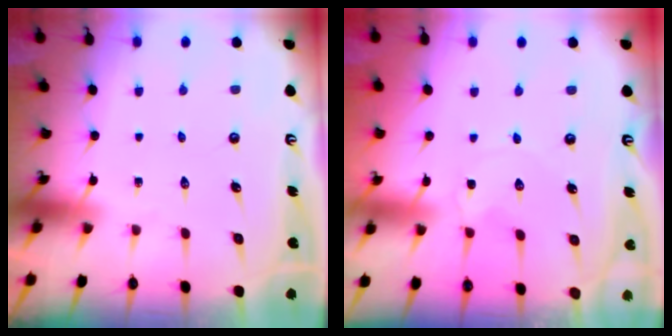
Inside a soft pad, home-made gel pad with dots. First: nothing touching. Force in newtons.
{"total": 0.9, "press": 0.9, "slide": 0.1}